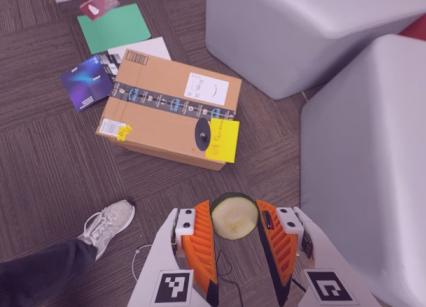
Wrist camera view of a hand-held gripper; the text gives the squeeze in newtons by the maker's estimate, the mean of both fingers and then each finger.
{"total": 9.7, "left": 9.9, "right": 9.5}